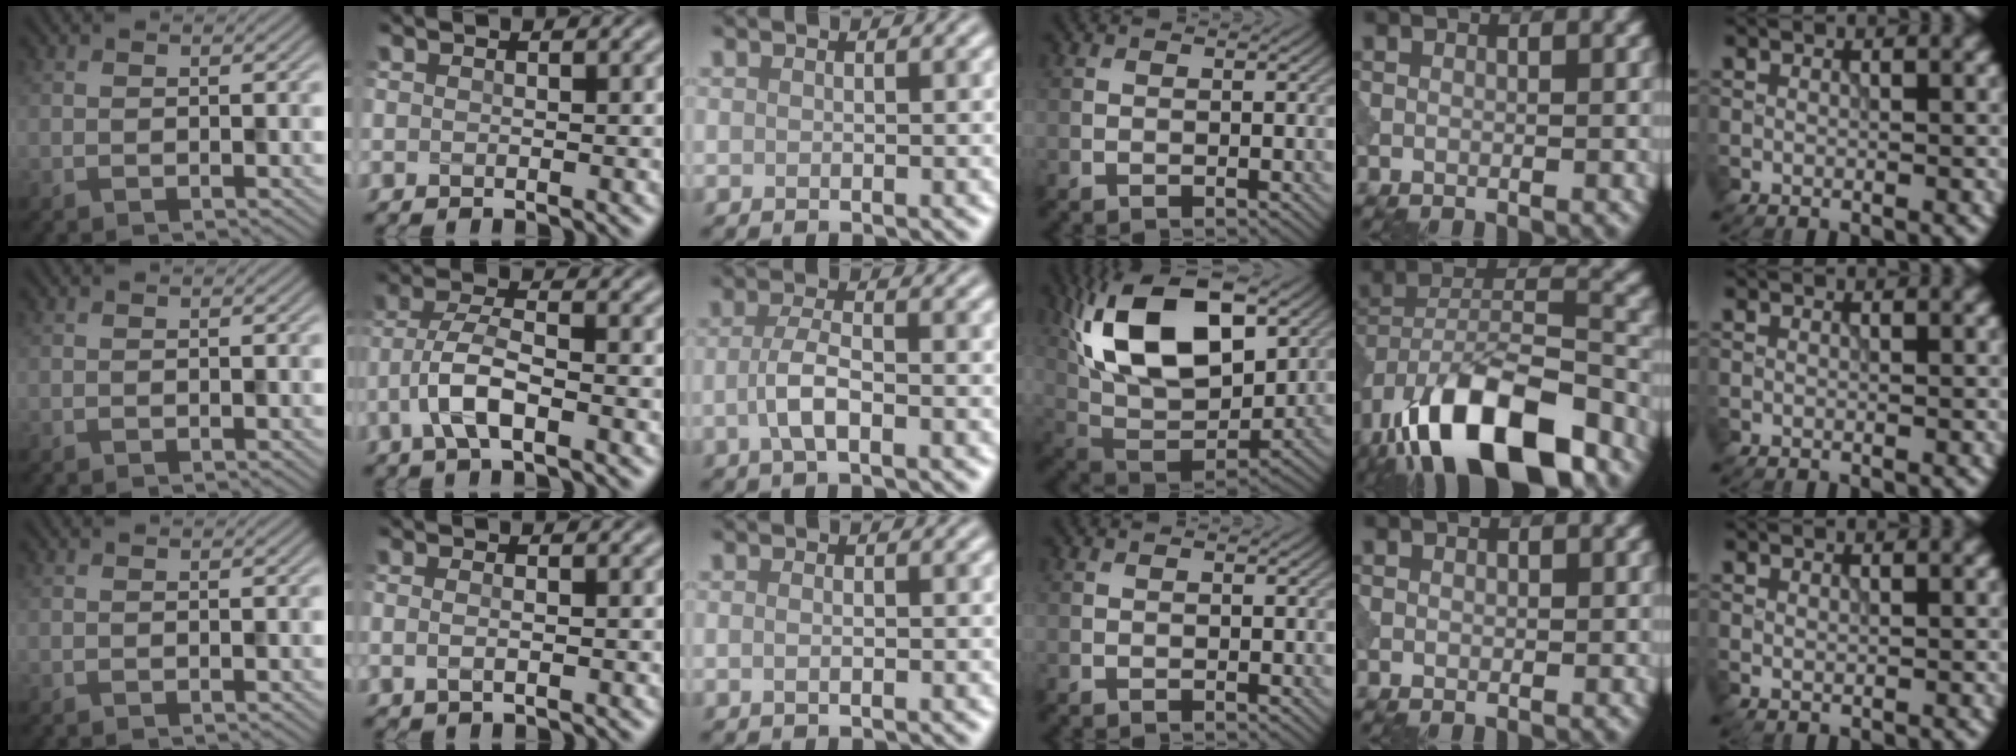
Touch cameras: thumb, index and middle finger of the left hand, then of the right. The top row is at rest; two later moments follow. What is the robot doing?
{"motion": "insert", "object": "peg toy"}